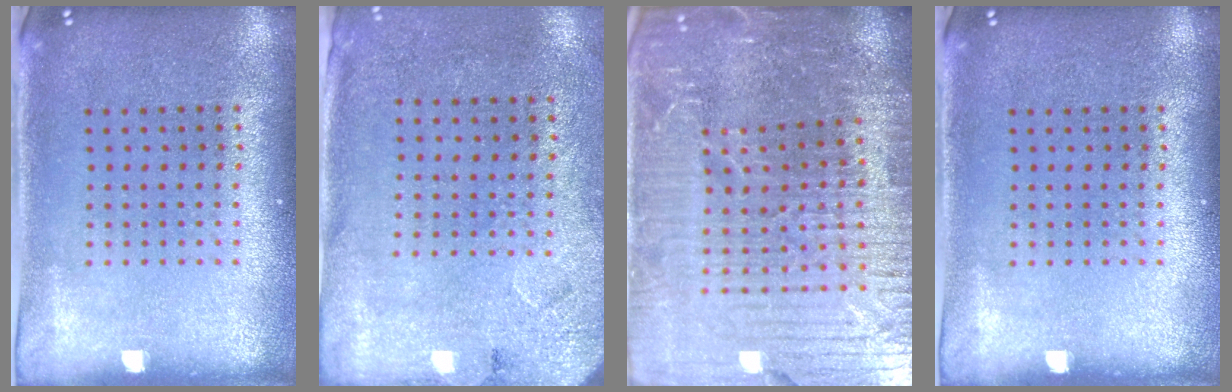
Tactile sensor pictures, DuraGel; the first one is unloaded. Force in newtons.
{"total": 2.7, "press": 2.2, "slide": 1.5}
{"total": 5.9, "press": 5.3, "slide": 2.6}
{"total": 0.0}